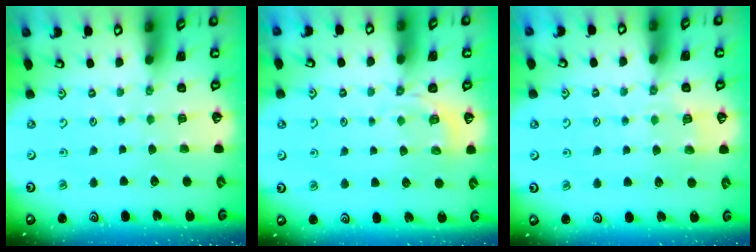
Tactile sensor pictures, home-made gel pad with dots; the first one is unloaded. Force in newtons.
{"total": 2.9, "press": 2.2, "slide": 1.8}
{"total": 5.2, "press": 5.1, "slide": 1.0}